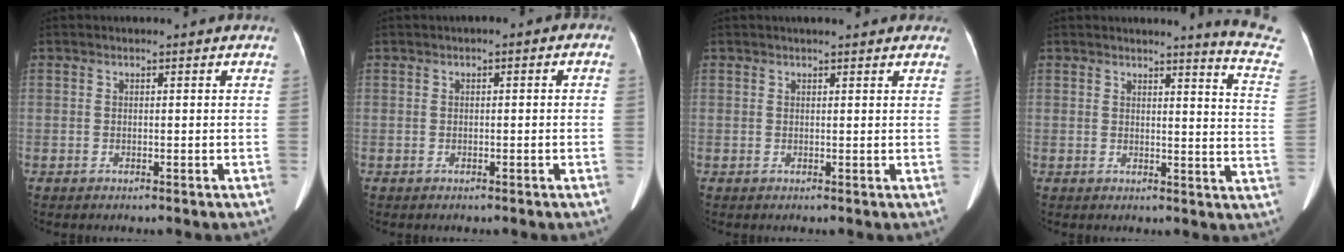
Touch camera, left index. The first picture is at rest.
{"total": 1.1, "force": [-0.2, 0.6, 0.9], "torque": [-0.006, 0.011, -0.008]}
{"total": 5.9, "force": [4.9, 1.3, 3.0], "torque": [-0.037, 0.023, 0.057]}
{"total": 9.9, "force": [9.3, -1.6, 2.7], "torque": [-0.028, -0.091, 0.080]}